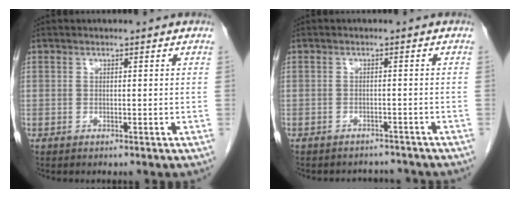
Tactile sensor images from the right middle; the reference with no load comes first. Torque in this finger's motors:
{"motor_torque": [0.03, -0.03, 0.01, 0.01]}